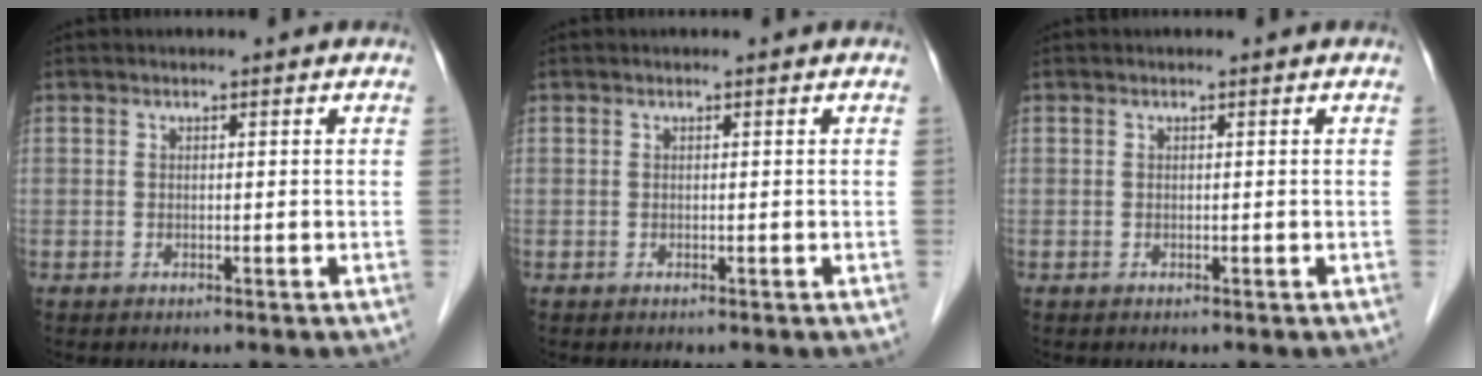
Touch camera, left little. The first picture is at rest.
{"total": 0.0}
{"total": 0.0}